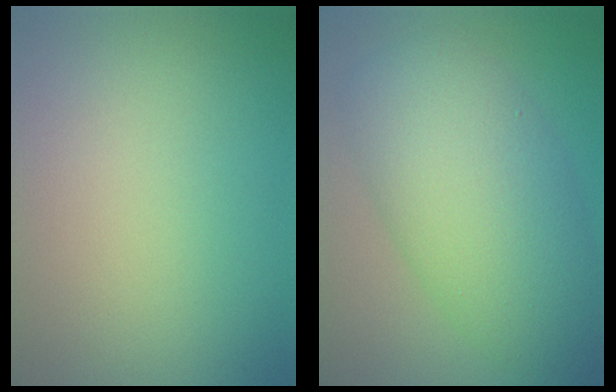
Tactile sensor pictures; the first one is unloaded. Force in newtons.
{"total": 8.9, "press": 8.9, "slide": 0.0}